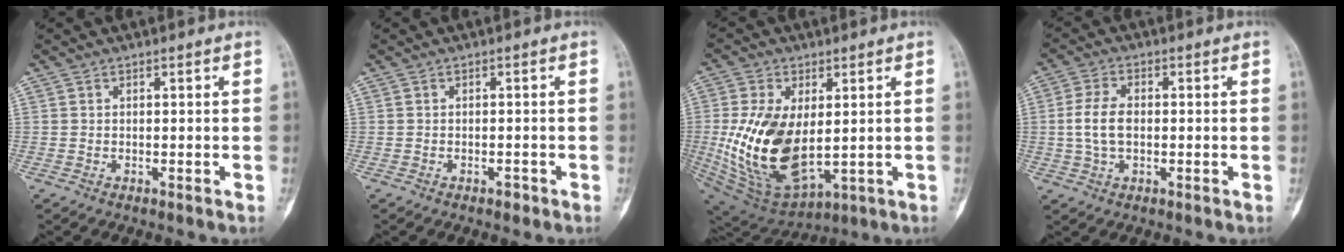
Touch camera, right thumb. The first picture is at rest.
{"total": 0.9, "force": [-0.6, 0.6, 0.4], "torque": [-0.006, 0.003, -0.009]}
{"total": 18.7, "force": [0.5, 10.5, 15.4], "torque": [-0.293, -0.017, 0.033]}
{"total": 6.5, "force": [-0.2, 3.9, 5.2], "torque": [-0.109, 0.010, -0.007]}